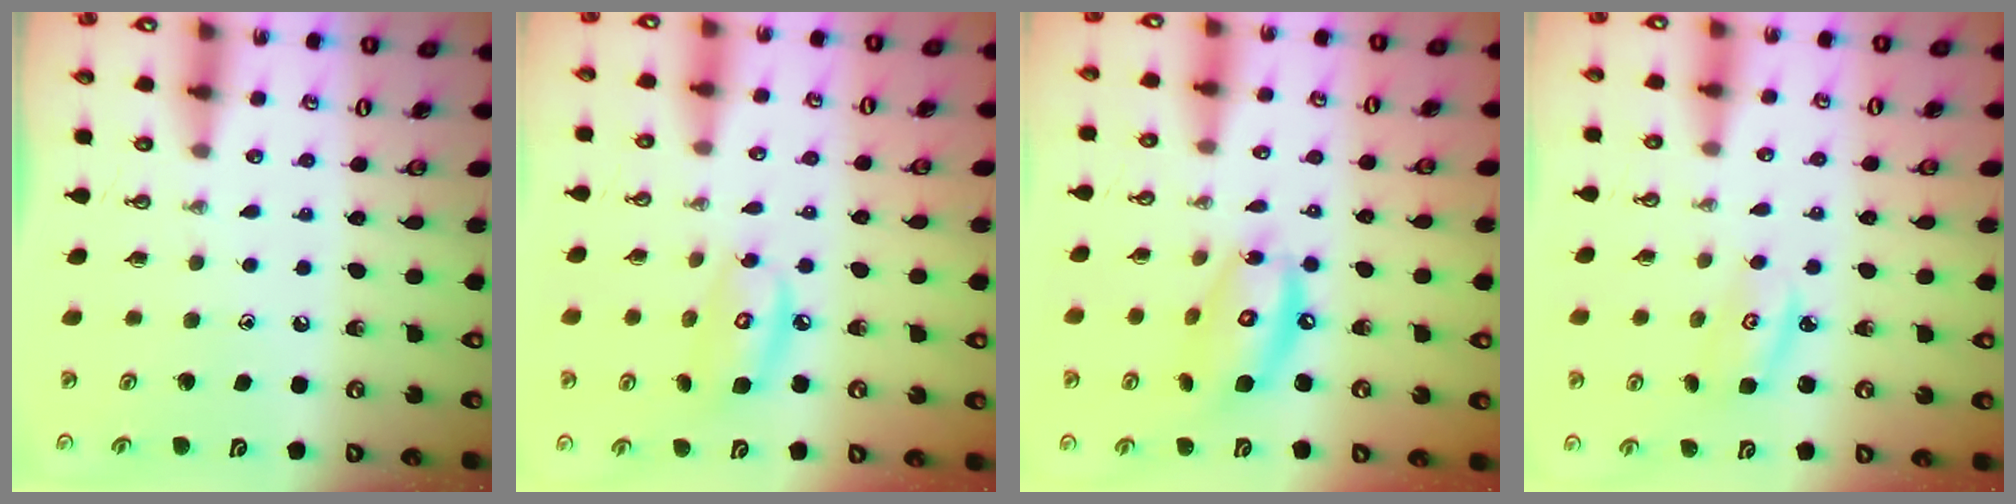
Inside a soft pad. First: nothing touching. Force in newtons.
{"total": 8.7, "press": 8.7, "slide": 0.8}
{"total": 12.7, "press": 12.7, "slide": 1.1}
{"total": 2.7, "press": 2.6, "slide": 0.3}